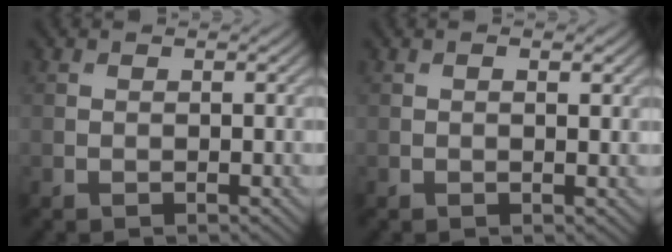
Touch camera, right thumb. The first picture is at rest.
{"total": 1.3, "force": [0.4, 0.3, 1.2], "torque": [-0.018, -0.002, 0.006]}